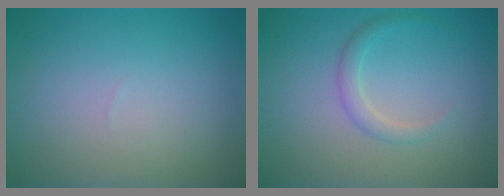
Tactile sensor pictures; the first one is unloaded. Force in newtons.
{"total": 1.6, "press": 1.5, "slide": 0.2}